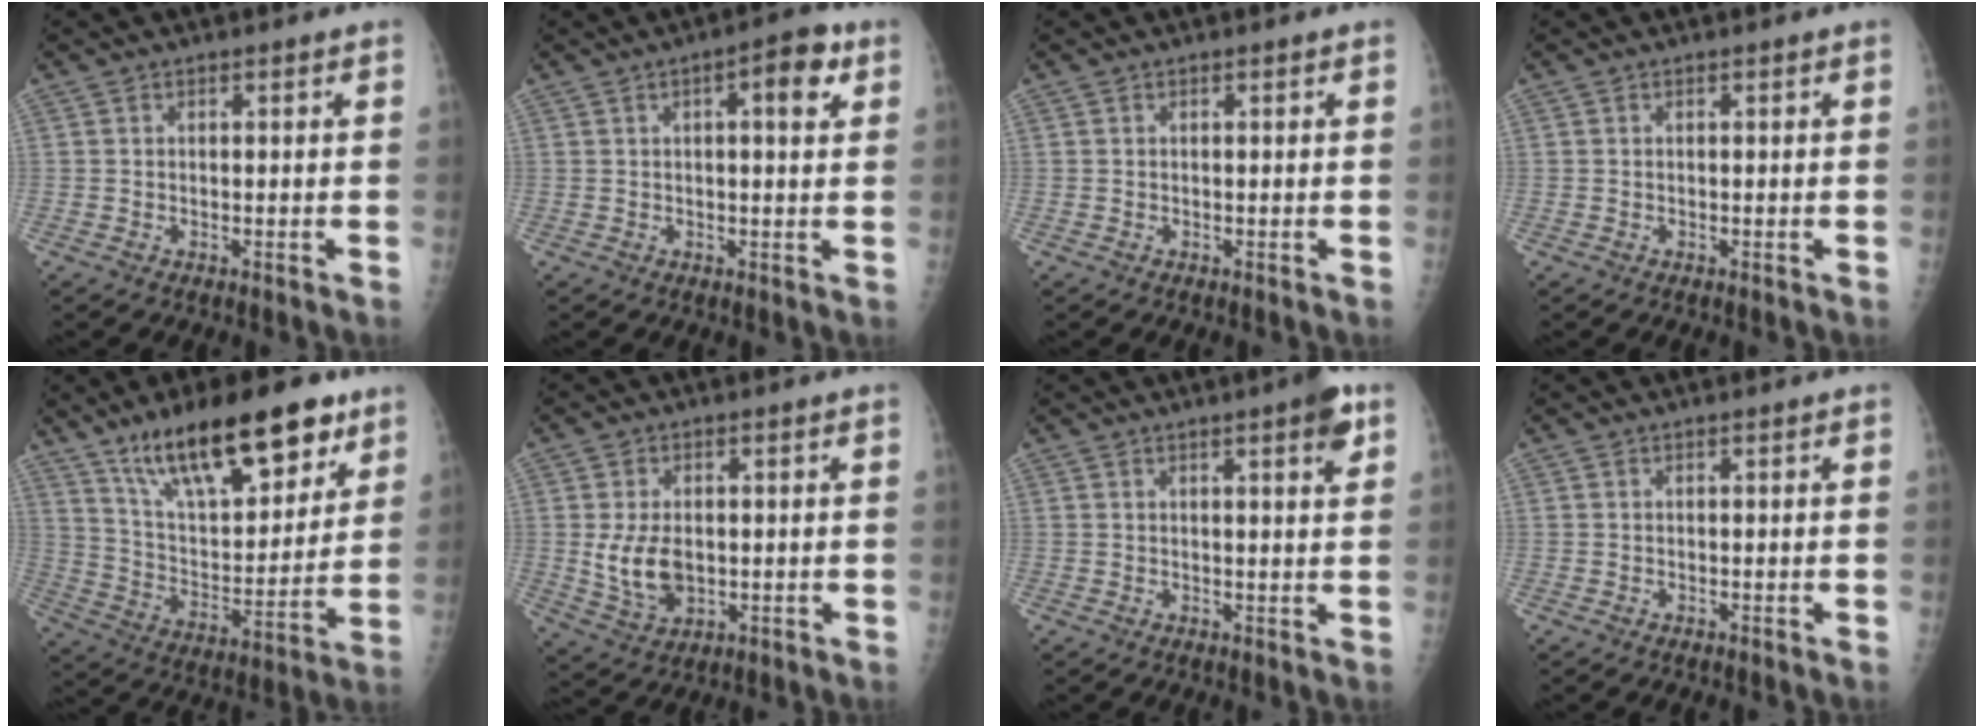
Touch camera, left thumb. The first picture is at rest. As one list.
[{"total": 6.4, "force": [2.2, 2.1, 5.6], "torque": [-0.067, 0.005, 0.023]}, {"total": 0.0}, {"total": 0.0}, {"total": 23.9, "force": [15.1, 9.0, 16.1], "torque": [-0.218, -0.052, 0.259]}, {"total": 8.0, "force": [-0.1, 5.3, 6.0], "torque": [-0.102, -0.008, 0.011]}, {"total": 4.4, "force": [2.3, 0.6, 3.7], "torque": [-0.045, -0.008, 0.027]}, {"total": 0.0}]